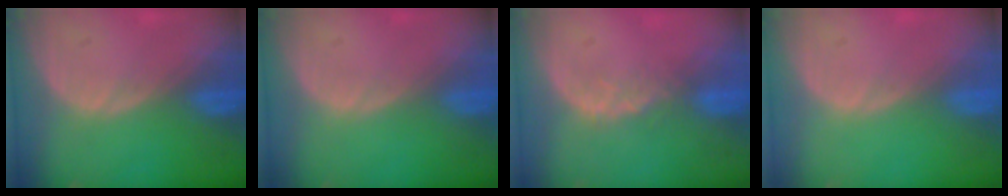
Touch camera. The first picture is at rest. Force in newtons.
{"total": 0.0}
{"total": 2.6, "press": 2.1, "slide": 1.5}
{"total": 0.0}